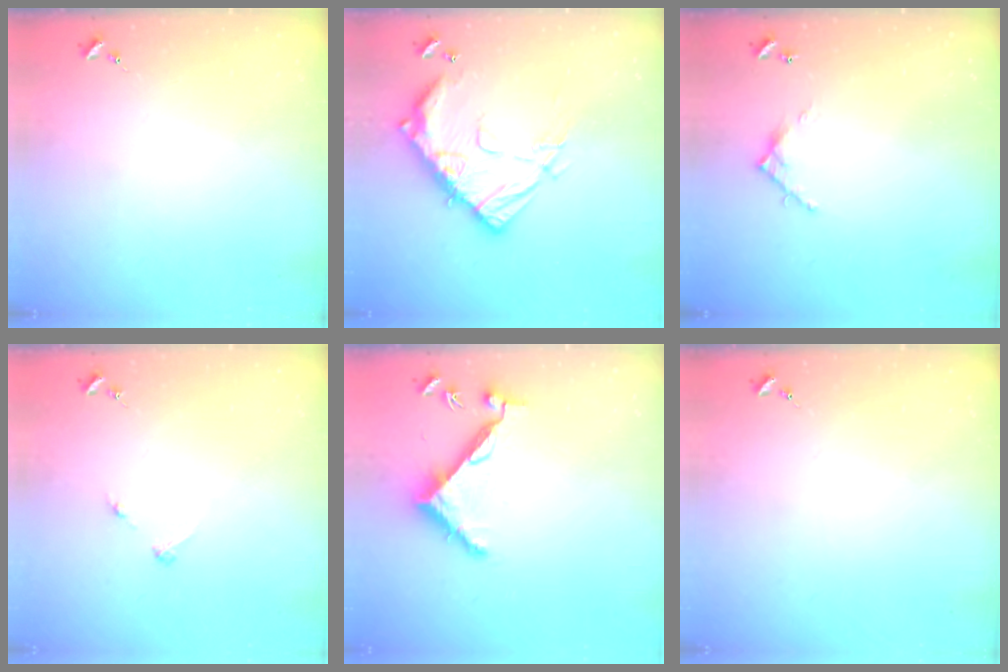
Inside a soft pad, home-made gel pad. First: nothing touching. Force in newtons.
{"total": 17.8, "press": 17.7, "slide": 1.9}
{"total": 5.5, "press": 5.5, "slide": 0.3}
{"total": 2.8, "press": 2.8, "slide": 0.3}
{"total": 6.9, "press": 6.9, "slide": 0.3}
{"total": 0.0}